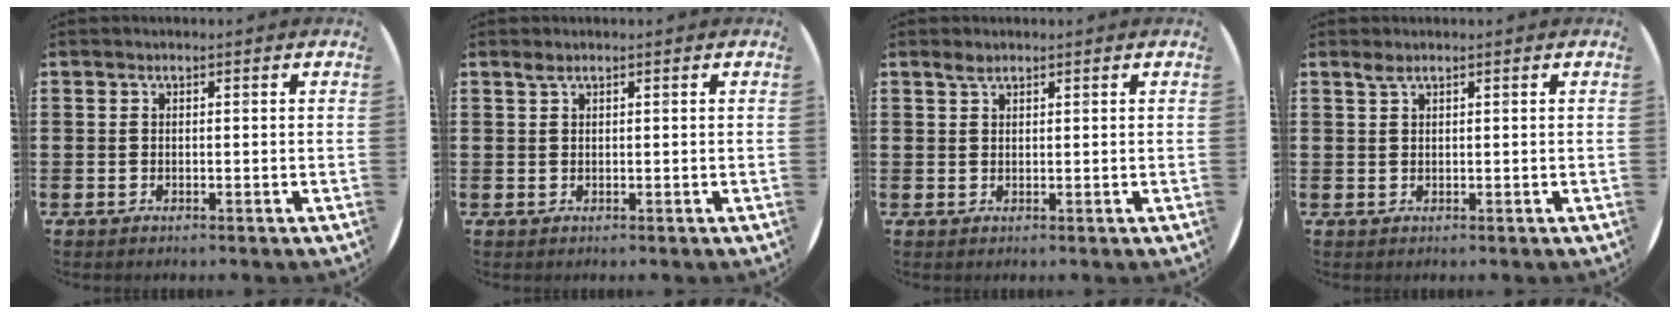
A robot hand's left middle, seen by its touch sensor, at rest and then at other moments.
{"total": 0.6, "force": [0.5, 0.0, 0.4], "torque": [-0.008, 0.000, 0.009]}
{"total": 1.3, "force": [1.1, 0.4, 0.6], "torque": [-0.013, 0.003, 0.020]}
{"total": 0.9, "force": [0.7, 0.1, 0.5], "torque": [-0.011, 0.002, 0.013]}